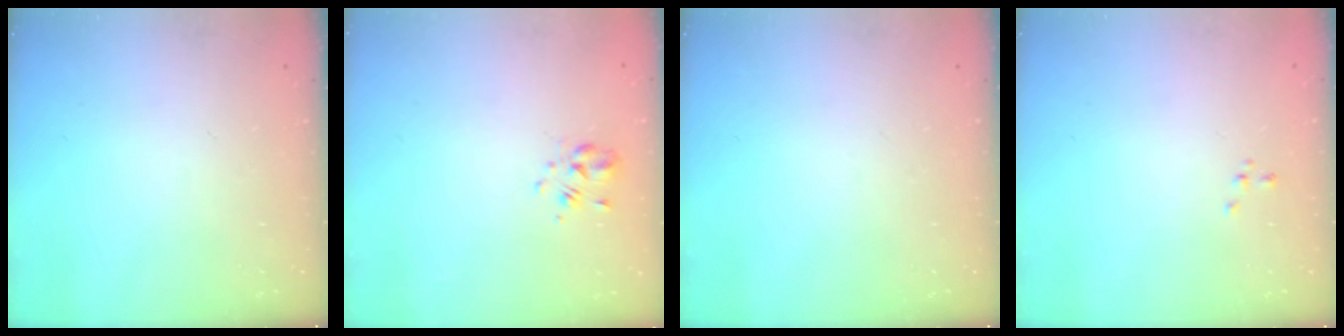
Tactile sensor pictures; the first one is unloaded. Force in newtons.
{"total": 2.0, "press": 1.7, "slide": 0.9}
{"total": 0.0}
{"total": 0.5, "press": 0.5, "slide": 0.0}